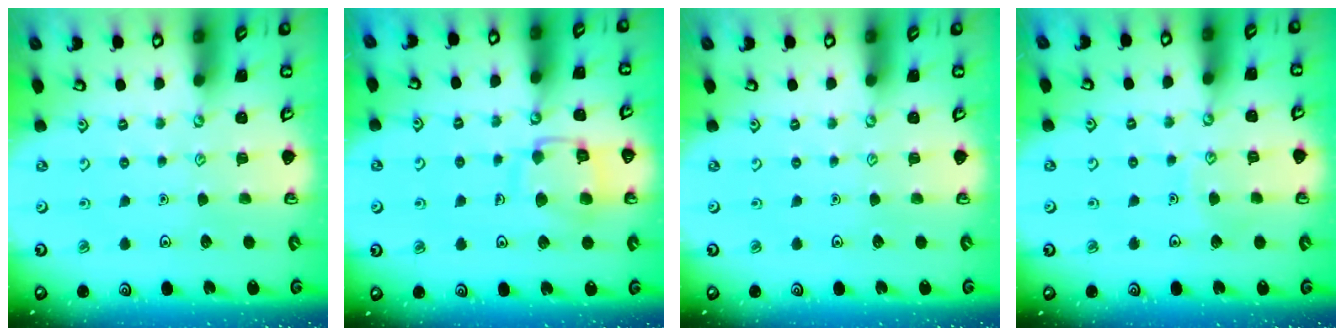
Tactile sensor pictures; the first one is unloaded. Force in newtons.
{"total": 12.3, "press": 12.2, "slide": 1.1}
{"total": 0.0}
{"total": 5.8, "press": 5.8, "slide": 0.6}